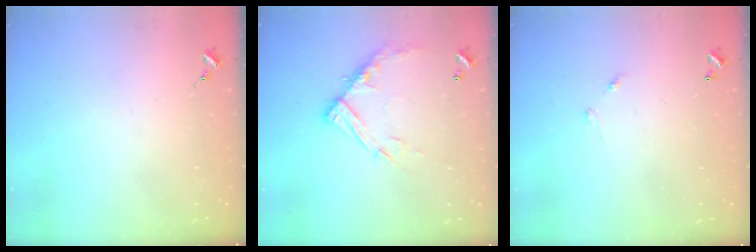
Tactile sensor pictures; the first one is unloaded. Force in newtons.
{"total": 13.3, "press": 13.2, "slide": 1.2}
{"total": 4.9, "press": 4.9, "slide": 0.3}